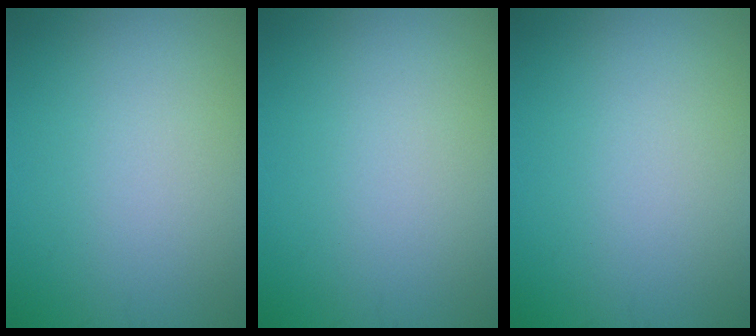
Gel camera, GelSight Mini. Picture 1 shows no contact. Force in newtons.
{"total": 0.0}
{"total": 0.0}